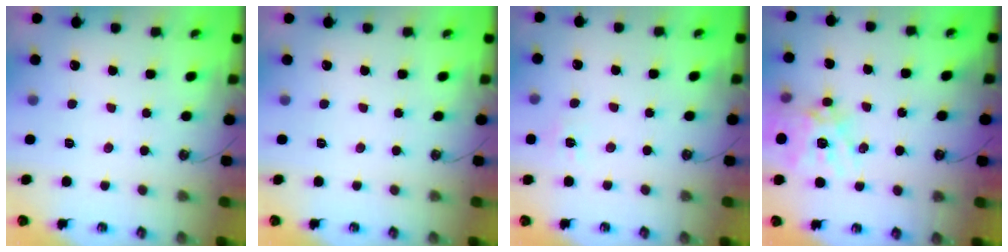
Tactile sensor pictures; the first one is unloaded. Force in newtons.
{"total": 0.0}
{"total": 5.5, "press": 5.4, "slide": 0.6}
{"total": 17.6, "press": 17.5, "slide": 1.9}